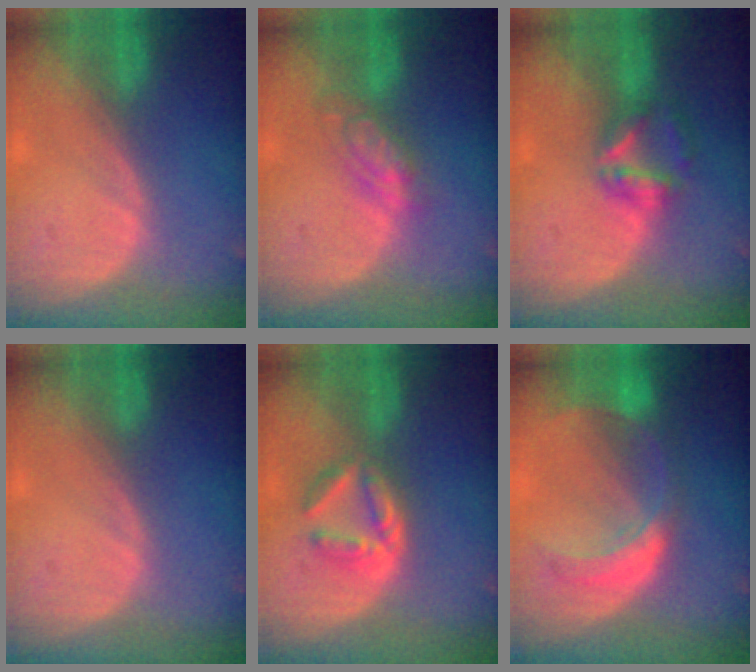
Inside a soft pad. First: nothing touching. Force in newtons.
{"total": 5.5, "press": 4.7, "slide": 2.8}
{"total": 5.7, "press": 5.4, "slide": 2.0}
{"total": 0.0}
{"total": 5.2, "press": 5.0, "slide": 1.5}
{"total": 7.7, "press": 6.8, "slide": 3.7}